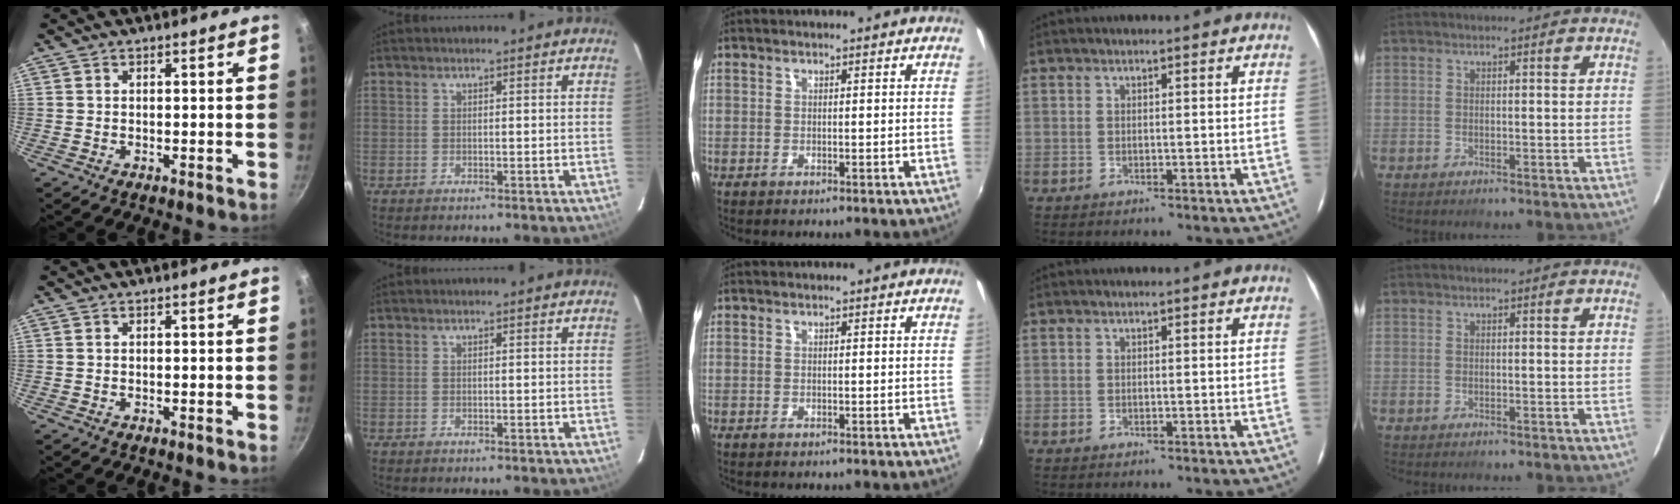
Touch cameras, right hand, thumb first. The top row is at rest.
{}